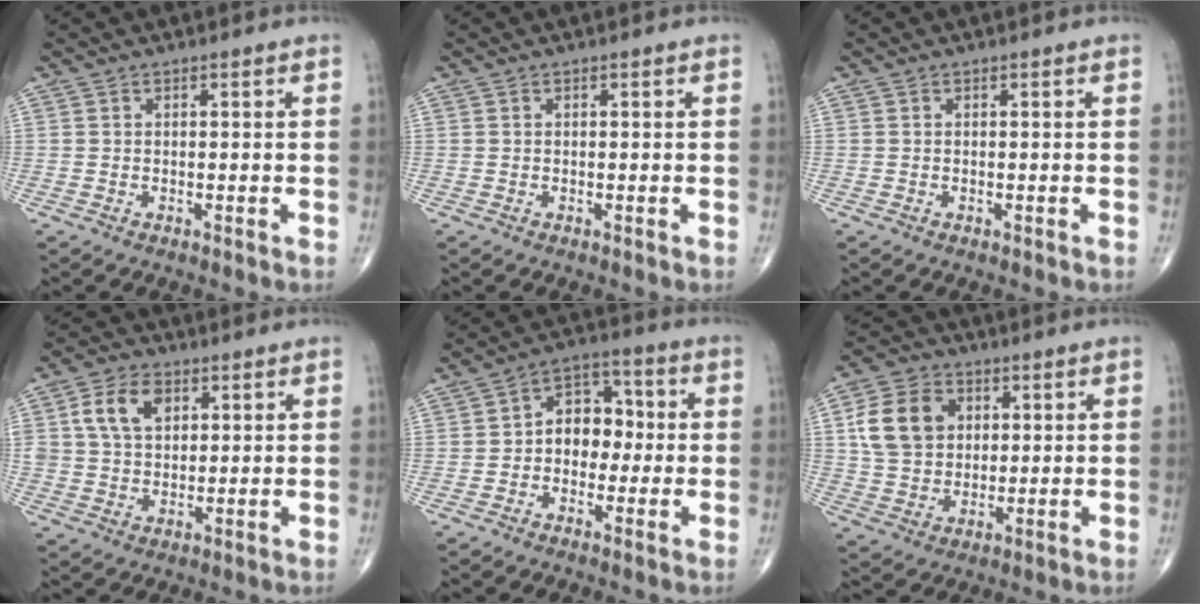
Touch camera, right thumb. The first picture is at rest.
{"total": 0.0}
{"total": 0.0}
{"total": 8.7, "force": [3.0, 5.9, 5.6], "torque": [-0.086, -0.002, 0.054]}
{"total": 8.9, "force": [-0.5, 6.6, 5.8], "torque": [-0.050, 0.034, -0.022]}
{"total": 12.0, "force": [2.8, 9.5, 6.8], "torque": [-0.107, 0.004, 0.051]}